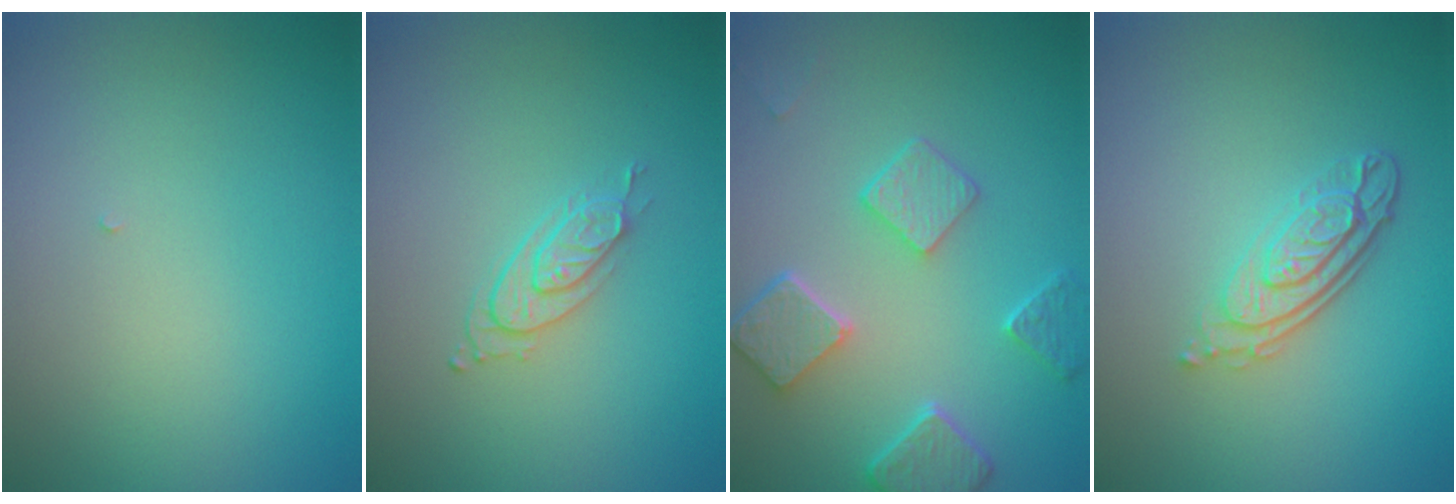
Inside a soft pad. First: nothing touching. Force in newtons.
{"total": 2.0, "press": 1.4, "slide": 1.4}
{"total": 4.8, "press": 3.9, "slide": 2.9}
{"total": 4.0, "press": 2.9, "slide": 2.8}